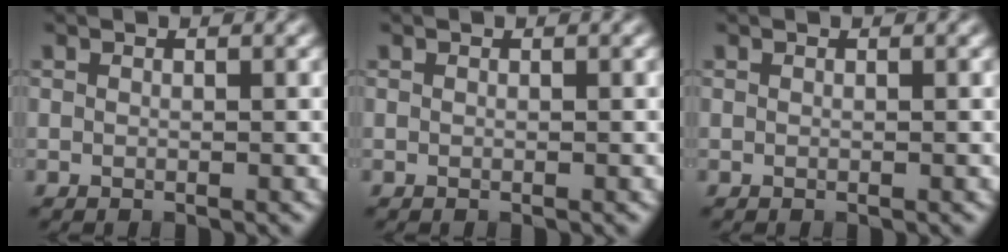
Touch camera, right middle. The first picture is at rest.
{"total": 0.0}
{"total": 0.0}